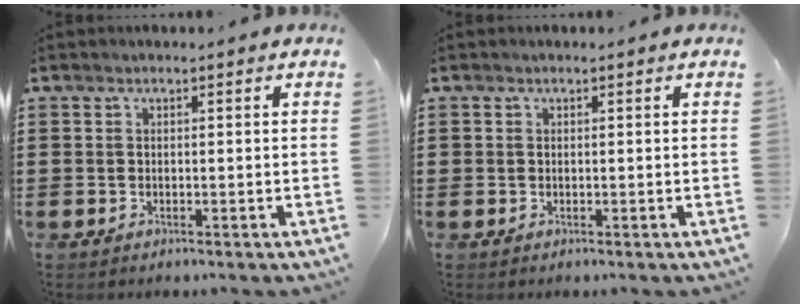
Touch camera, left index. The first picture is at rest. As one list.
[{"total": 0.0}]